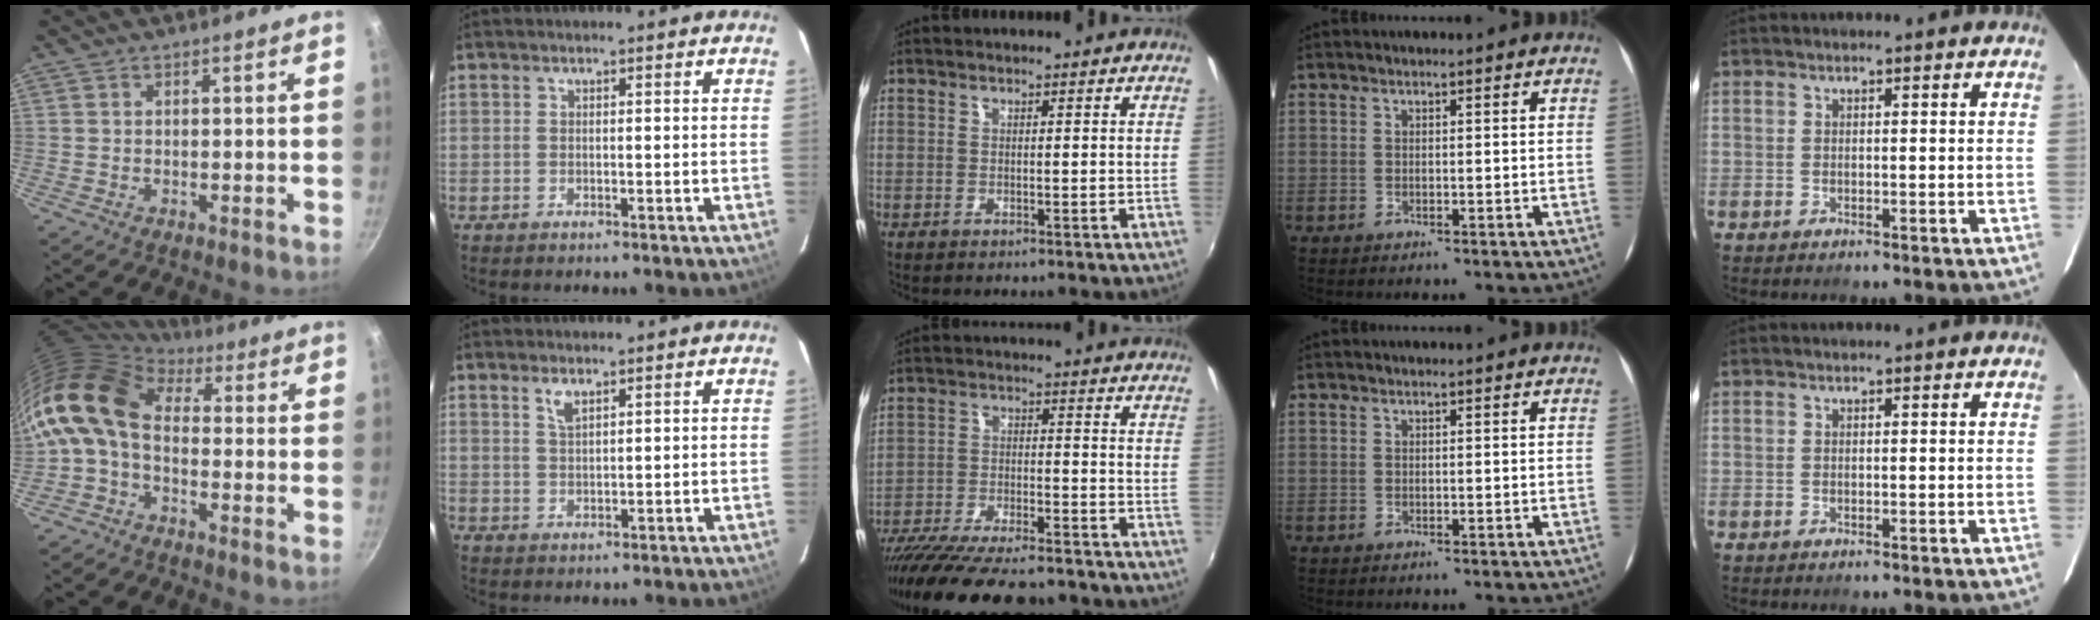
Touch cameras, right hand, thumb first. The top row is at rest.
{"thumb": {"total": 12.5, "force": [0.7, 8.2, 9.4], "torque": [-0.175, 0.024, -0.009]}, "index": {"total": 2.5, "force": [1.6, 0.9, 1.8], "torque": [-0.033, 0.002, 0.032]}, "middle": {"total": 21.3, "force": [-18.3, 4.5, 10.0], "torque": [-0.195, -0.044, -0.284]}}